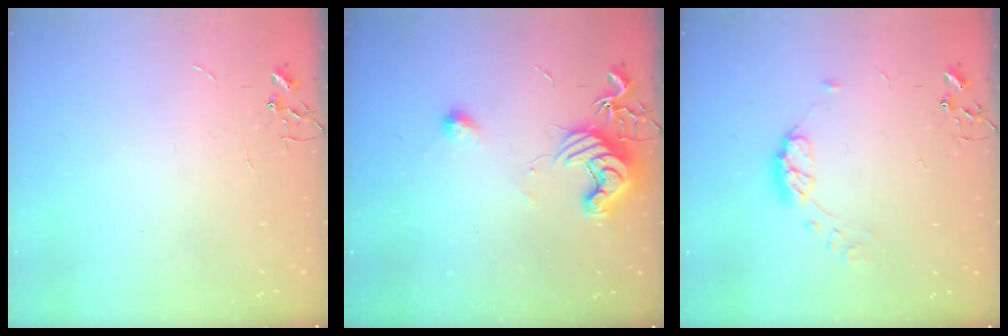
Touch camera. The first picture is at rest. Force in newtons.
{"total": 12.0, "press": 11.9, "slide": 0.8}
{"total": 8.7, "press": 8.7, "slide": 0.1}